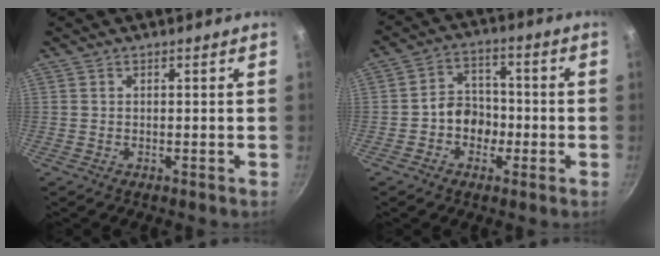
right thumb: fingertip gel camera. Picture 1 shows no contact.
{"total": 7.4, "force": [-1.6, 6.0, 4.0], "torque": [-0.030, 0.028, -0.040]}